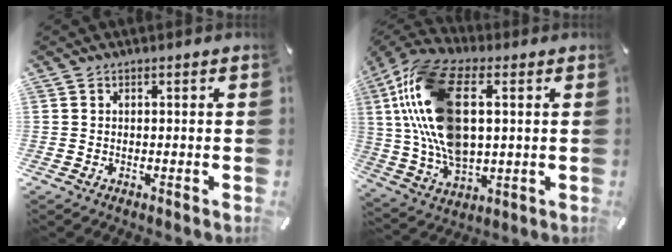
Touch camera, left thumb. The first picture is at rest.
{"total": 20.1, "force": [4.0, 11.6, 16.0], "torque": [-0.360, 0.003, 0.070]}